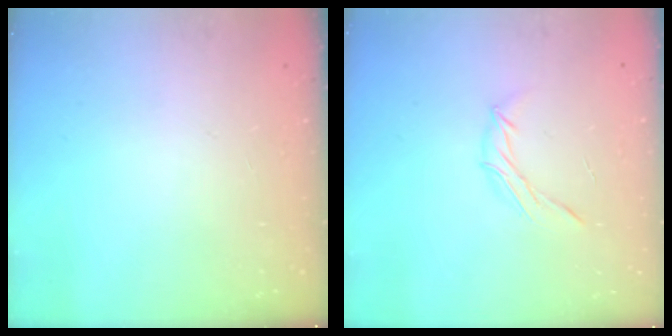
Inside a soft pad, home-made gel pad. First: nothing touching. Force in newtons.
{"total": 6.6, "press": 6.5, "slide": 1.0}